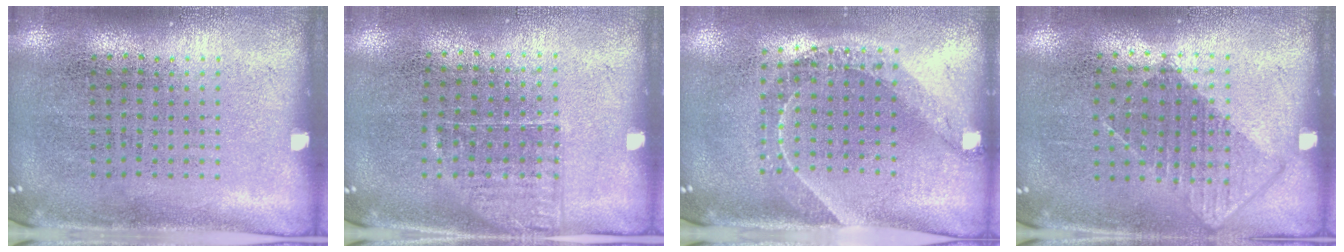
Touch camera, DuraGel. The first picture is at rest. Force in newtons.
{"total": 1.2, "press": 1.0, "slide": 0.7}
{"total": 1.6, "press": 1.3, "slide": 0.9}
{"total": 0.8, "press": 0.7, "slide": 0.4}